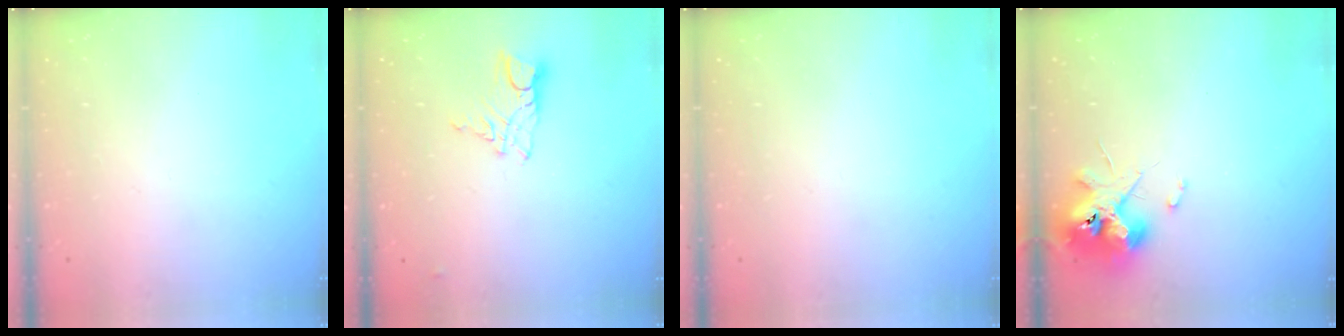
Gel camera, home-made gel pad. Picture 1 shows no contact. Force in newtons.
{"total": 8.3, "press": 8.3, "slide": 0.6}
{"total": 0.0}
{"total": 11.9, "press": 11.8, "slide": 1.1}